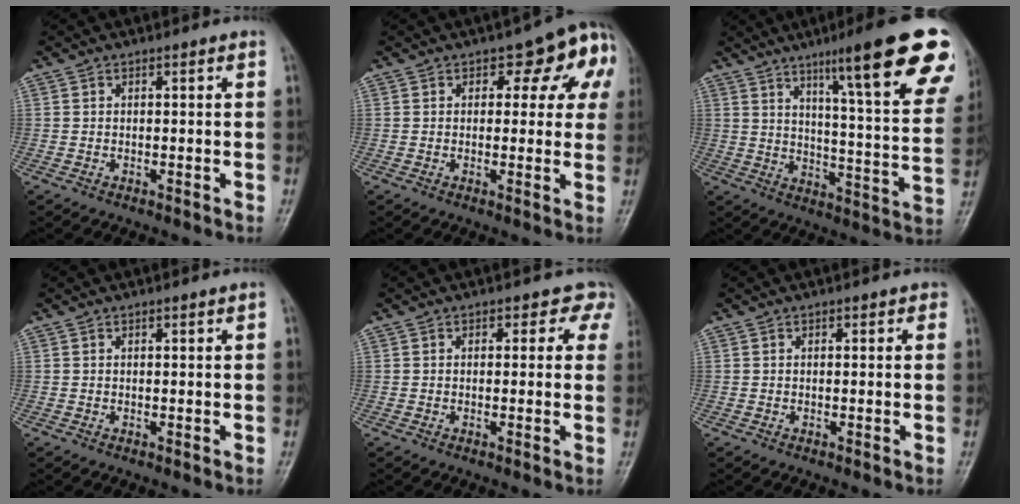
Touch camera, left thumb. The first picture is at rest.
{"total": 8.7, "force": [3.7, 5.2, 5.9], "torque": [-0.015, -0.003, 0.036]}
{"total": 23.7, "force": [13.7, 3.4, 19.1], "torque": [-0.236, -0.047, 0.190]}
{"total": 0.5, "force": [0.2, 0.1, 0.5], "torque": [-0.008, 0.001, 0.003]}
{"total": 3.9, "force": [2.0, 2.8, 1.8], "torque": [0.021, -0.004, 0.007]}
{"total": 1.3, "force": [0.5, 0.7, 1.0], "torque": [-0.008, 0.001, 0.004]}